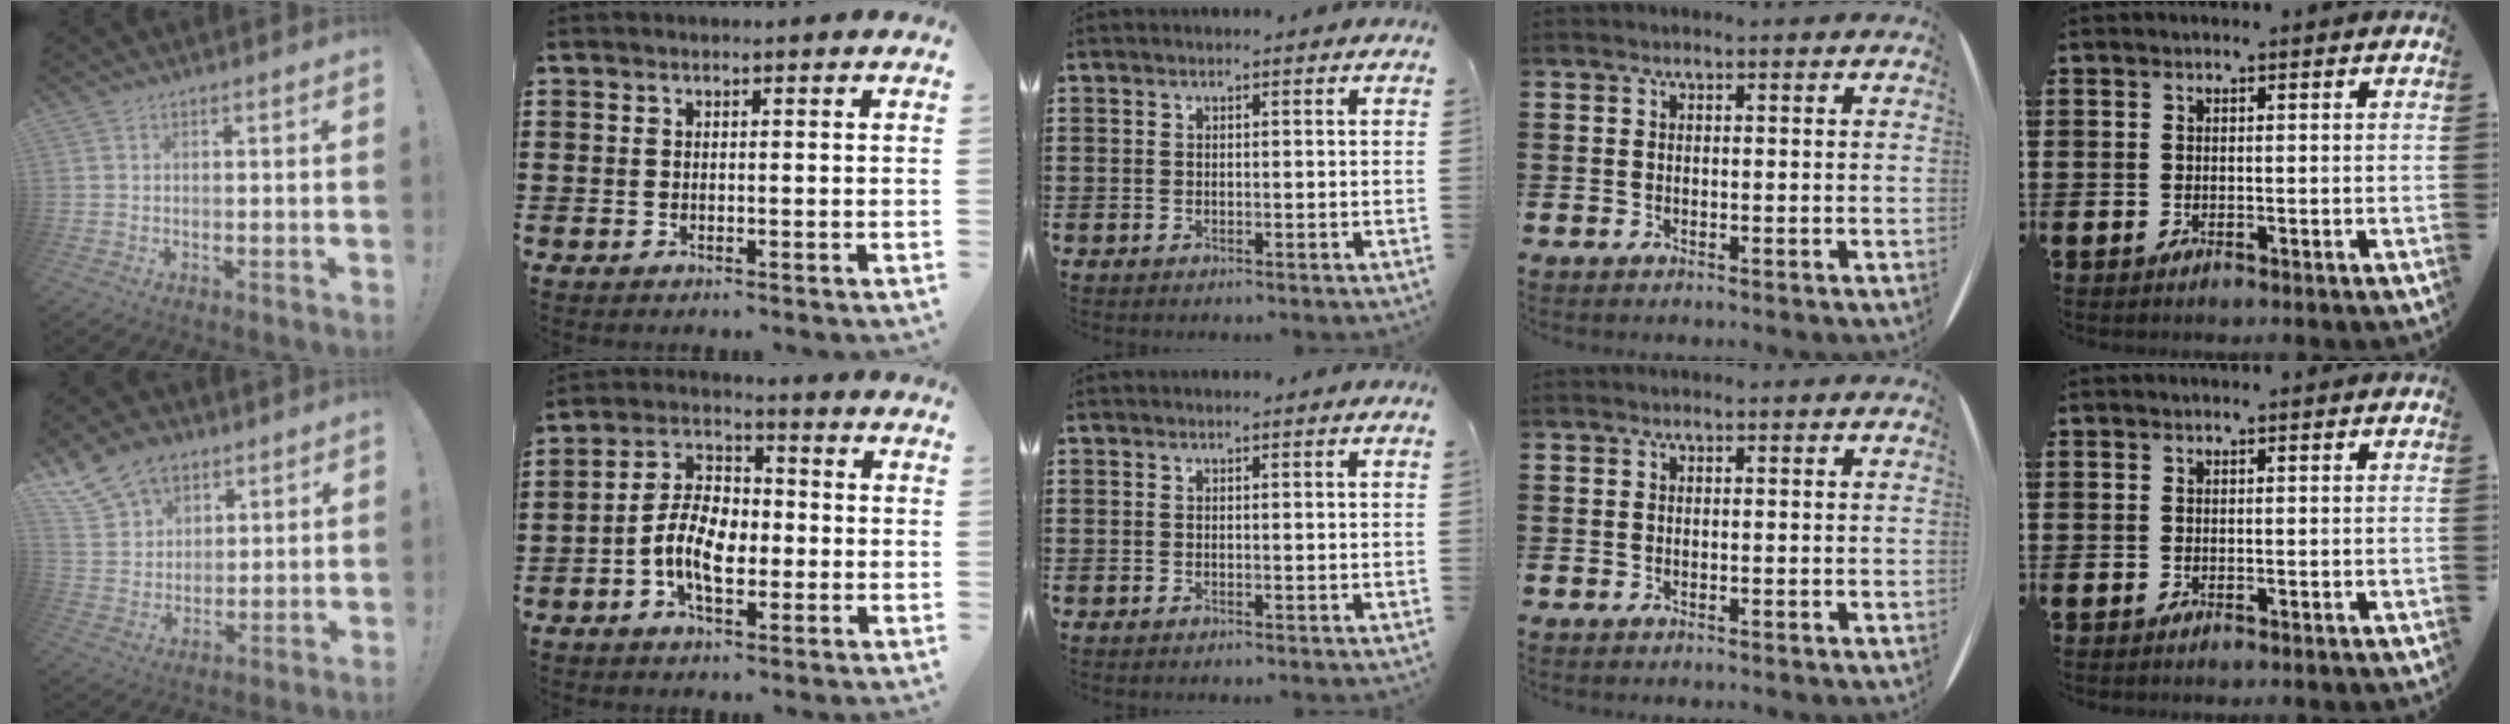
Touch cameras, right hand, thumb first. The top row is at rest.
{"thumb": {"total": 12.7, "force": [8.5, 8.5, 4.1], "torque": [-0.070, -0.053, 0.167]}, "index": {"total": 8.1, "force": [-2.1, 4.5, 6.3], "torque": [-0.146, 0.006, -0.047]}}